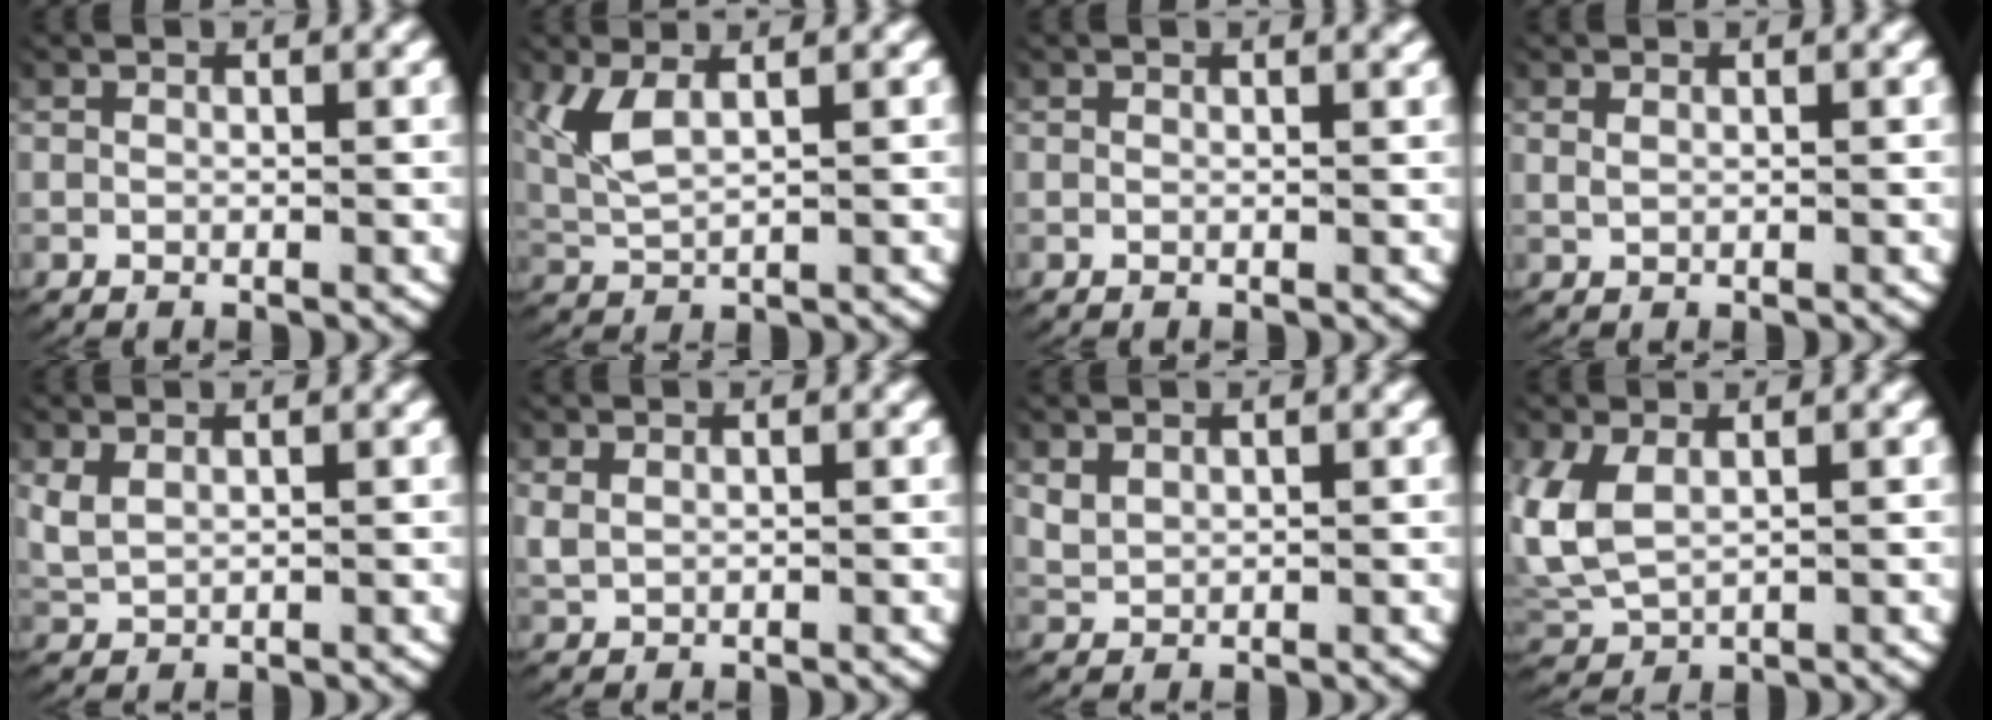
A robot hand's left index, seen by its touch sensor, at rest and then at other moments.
{"total": 3.9, "force": [1.2, 2.1, 3.0], "torque": [-0.089, -0.002, 0.031]}
{"total": 0.6, "force": [0.5, 0.0, 0.4], "torque": [-0.002, 0.001, 0.006]}
{"total": 0.5, "force": [0.4, 0.1, 0.3], "torque": [-0.017, -0.004, 0.016]}
{"total": 2.8, "force": [0.7, 2.3, 1.5], "torque": [-0.049, -0.007, 0.023]}
{"total": 1.6, "force": [0.6, 1.3, 0.7], "torque": [-0.026, -0.003, 0.019]}
{"total": 1.8, "force": [0.8, 1.5, 0.7], "torque": [-0.027, -0.006, 0.026]}
{"total": 5.4, "force": [0.8, 4.2, 3.3], "torque": [-0.102, -0.013, 0.028]}